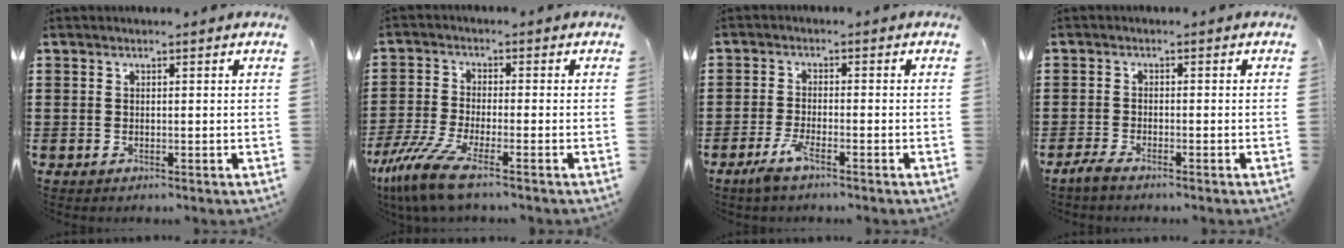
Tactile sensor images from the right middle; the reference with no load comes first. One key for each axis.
{"total": 8.2, "fx": -5.7, "fy": 1.3, "fz": 5.7, "tx": -0.137, "ty": -0.017, "tz": -0.111}
{"total": 3.6, "fx": -2.2, "fy": 0.4, "fz": 2.7, "tx": -0.066, "ty": -0.007, "tz": -0.046}
{"total": 2.0, "fx": -1.7, "fy": 0.1, "fz": 1.0, "tx": -0.025, "ty": -0.001, "tz": -0.035}